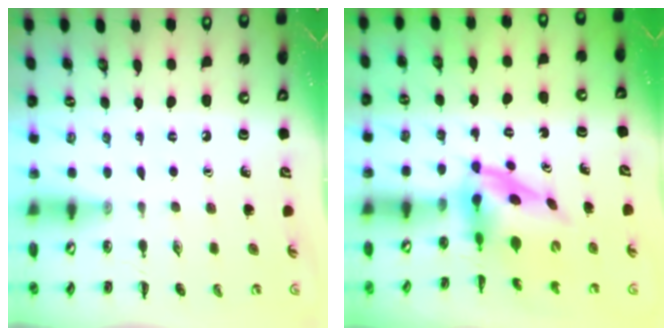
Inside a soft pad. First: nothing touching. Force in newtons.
{"total": 3.9, "press": 3.8, "slide": 0.8}